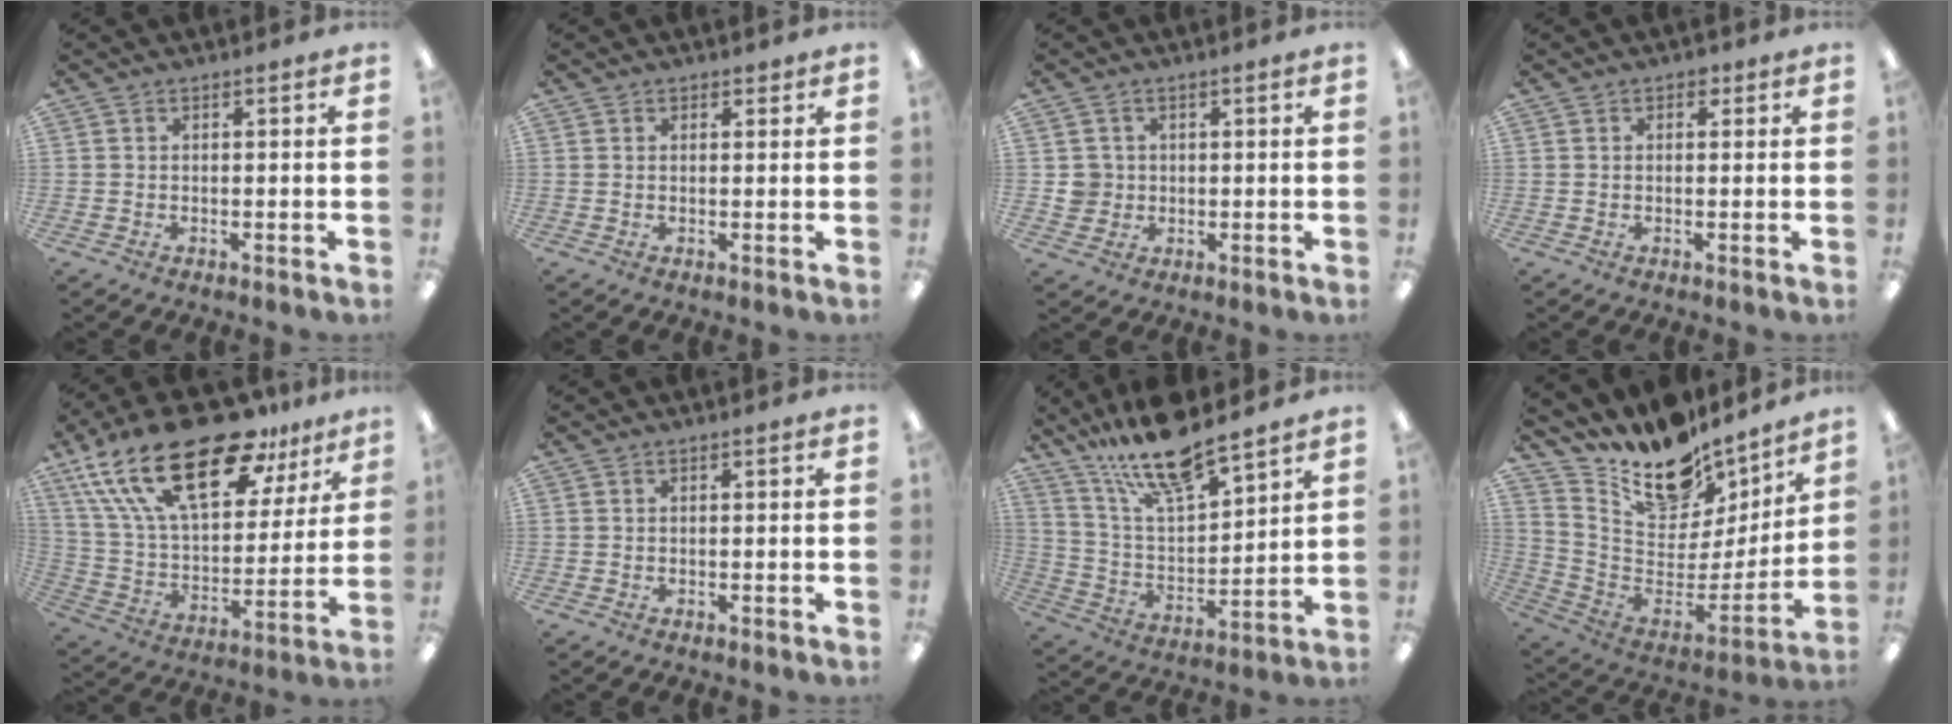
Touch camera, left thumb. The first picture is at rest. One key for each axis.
{"total": 1.2, "fx": 1.0, "fy": 0.7, "fz": 0.0, "tx": 0.007, "ty": -0.003, "tz": 0.018}
{"total": 4.1, "fx": 0.8, "fy": 4.0, "fz": 0.4, "tx": -0.003, "ty": 0.003, "tz": 0.013}
{"total": 1.6, "fx": 0.7, "fy": 1.2, "fz": 0.7, "tx": -0.006, "ty": 0.000, "tz": 0.012}
{"total": 29.4, "fx": 17.9, "fy": 12.8, "fz": 19.5, "tx": -0.361, "ty": -0.104, "tz": 0.308}
{"total": 0.0}
{"total": 15.8, "fx": 13.5, "fy": 3.5, "fz": 7.6, "tx": -0.156, "ty": -0.080, "tz": 0.235}
{"total": 16.5, "fx": 13.2, "fy": 8.1, "fz": 5.7, "tx": -0.091, "ty": -0.117, "tz": 0.231}